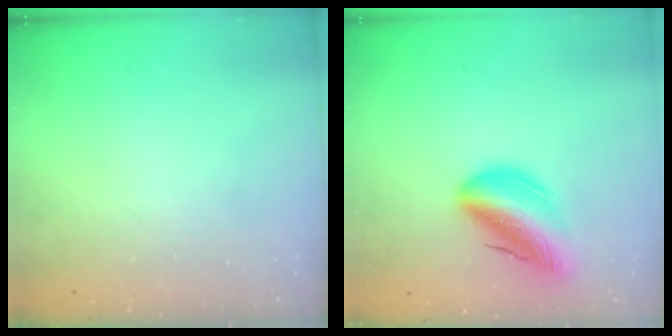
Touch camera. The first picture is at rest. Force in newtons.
{"total": 13.4, "press": 12.9, "slide": 3.6}